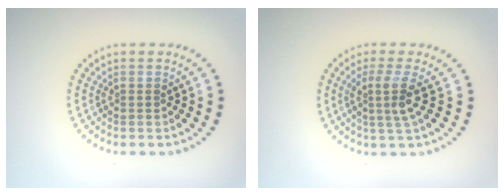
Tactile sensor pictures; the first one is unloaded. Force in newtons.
{"total": 2.7, "press": 2.0, "slide": 1.8}